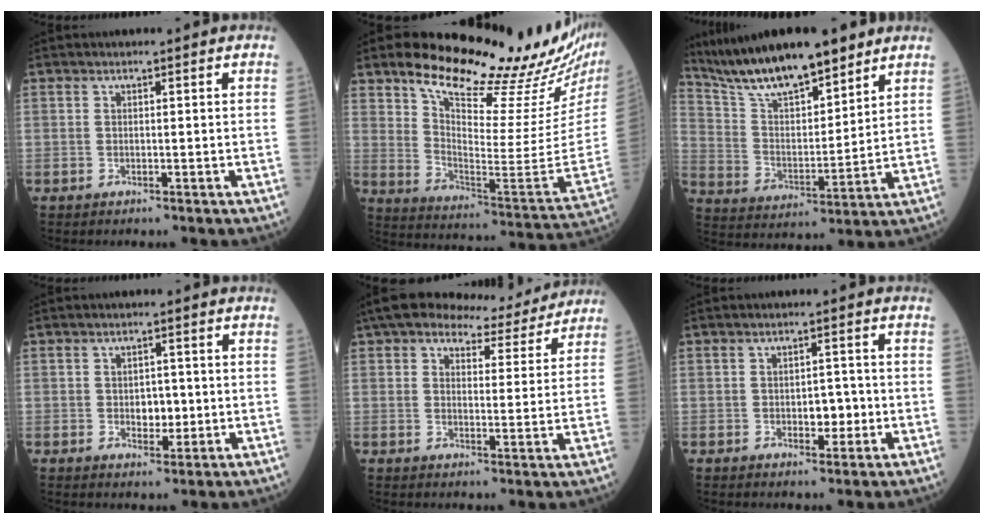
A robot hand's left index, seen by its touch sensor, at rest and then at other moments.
{"total": 25.8, "force": [21.4, 2.0, 14.3], "torque": [-0.227, -0.084, 0.295]}
{"total": 15.7, "force": [12.9, 3.2, 8.2], "torque": [-0.151, 0.007, 0.236]}
{"total": 3.2, "force": [-0.5, 2.1, 2.3], "torque": [-0.030, 0.000, -0.006]}
{"total": 11.3, "force": [10.2, 3.1, 3.8], "torque": [-0.050, 0.012, 0.132]}
{"total": 3.3, "force": [-1.0, 1.8, 2.6], "torque": [-0.029, 0.001, -0.012]}